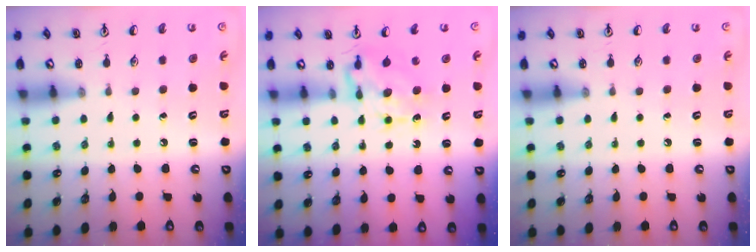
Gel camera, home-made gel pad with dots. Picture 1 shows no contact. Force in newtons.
{"total": 7.2, "press": 7.2, "slide": 0.6}
{"total": 0.0}